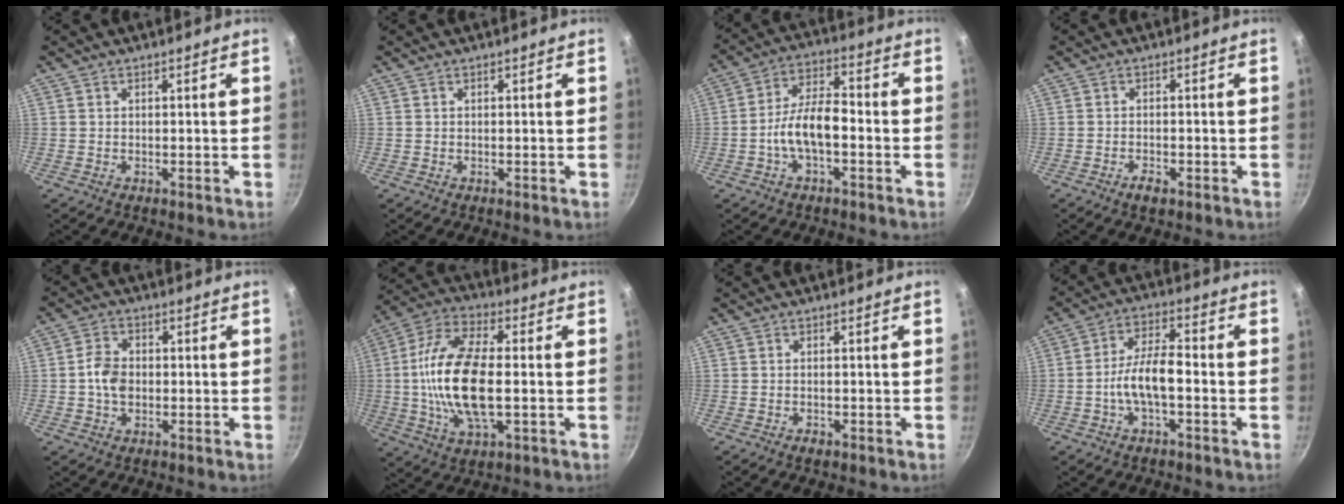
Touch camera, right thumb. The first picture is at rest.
{"total": 0.0}
{"total": 9.6, "force": [-2.7, 4.6, 8.0], "torque": [-0.131, 0.042, -0.056]}
{"total": 2.5, "force": [-1.5, 1.0, 1.7], "torque": [-0.032, 0.010, -0.027]}
{"total": 5.5, "force": [-0.6, 4.1, 3.6], "torque": [-0.059, 0.016, -0.018]}
{"total": 18.0, "force": [-0.9, 8.0, 16.1], "torque": [-0.315, 0.018, -0.030]}
{"total": 1.3, "force": [-0.8, 0.7, 0.8], "torque": [-0.017, 0.003, -0.013]}
{"total": 8.5, "force": [-2.2, 3.4, 7.5], "torque": [-0.131, 0.036, -0.048]}